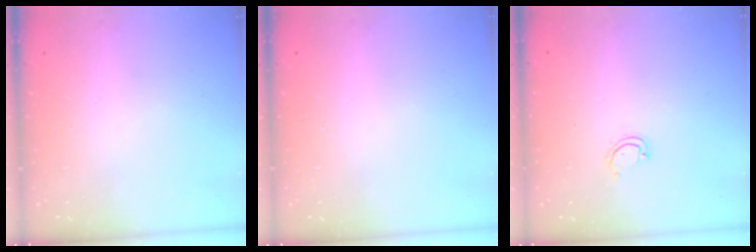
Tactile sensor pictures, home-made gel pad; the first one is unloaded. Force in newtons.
{"total": 0.0}
{"total": 3.3, "press": 3.3, "slide": 0.2}